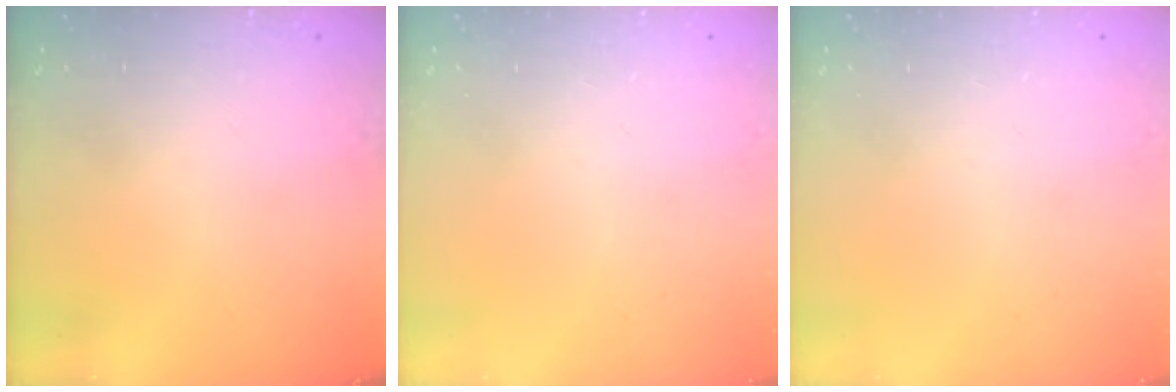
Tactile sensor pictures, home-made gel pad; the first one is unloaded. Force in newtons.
{"total": 0.0}
{"total": 0.0}